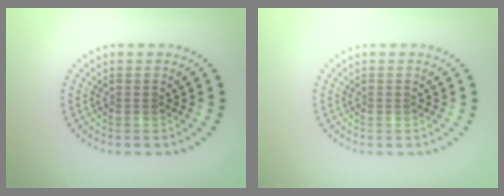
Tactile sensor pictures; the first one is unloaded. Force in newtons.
{"total": 0.0}